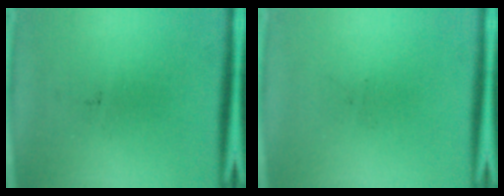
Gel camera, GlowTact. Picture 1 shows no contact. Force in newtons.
{"total": 0.0}